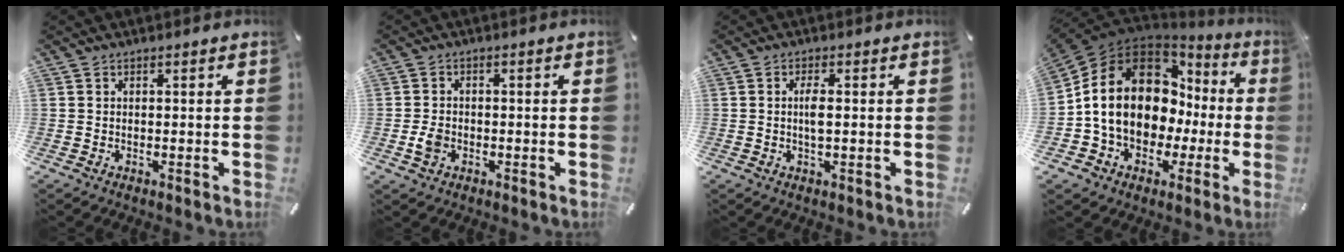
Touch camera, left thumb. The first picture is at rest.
{"total": 3.3, "force": [-0.9, 2.6, 1.9], "torque": [-0.038, 0.003, -0.017]}
{"total": 3.4, "force": [0.2, 0.8, 3.3], "torque": [-0.071, -0.003, -0.002]}
{"total": 18.1, "force": [1.3, 14.0, 11.4], "torque": [-0.211, -0.013, 0.027]}